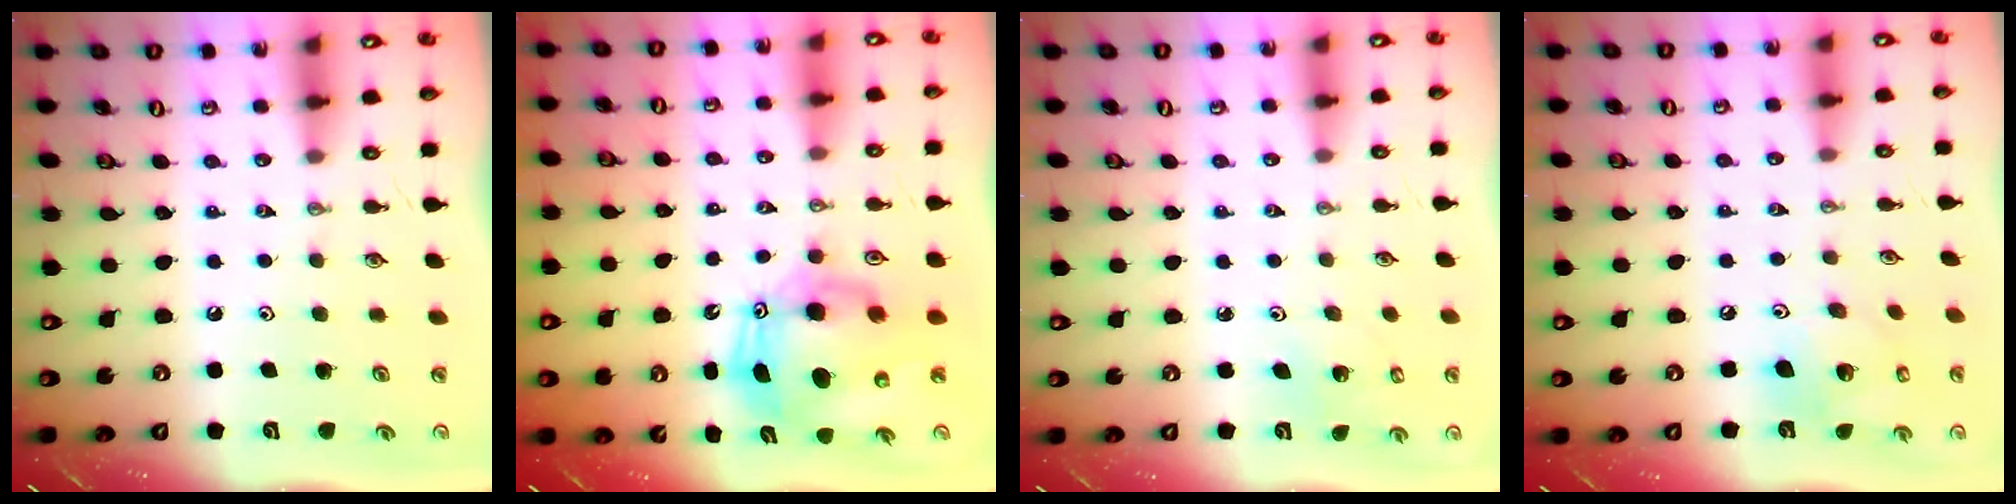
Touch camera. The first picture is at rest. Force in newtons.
{"total": 12.5, "press": 12.3, "slide": 2.4}
{"total": 2.7, "press": 2.7, "slide": 0.2}
{"total": 13.1, "press": 12.8, "slide": 2.4}